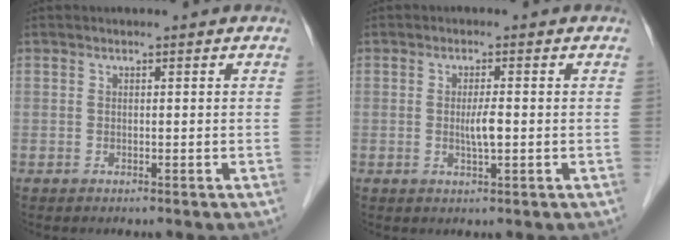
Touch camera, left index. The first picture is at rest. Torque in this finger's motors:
{"motor_torque": [0.06, 0.05, 0.06, 0.03]}